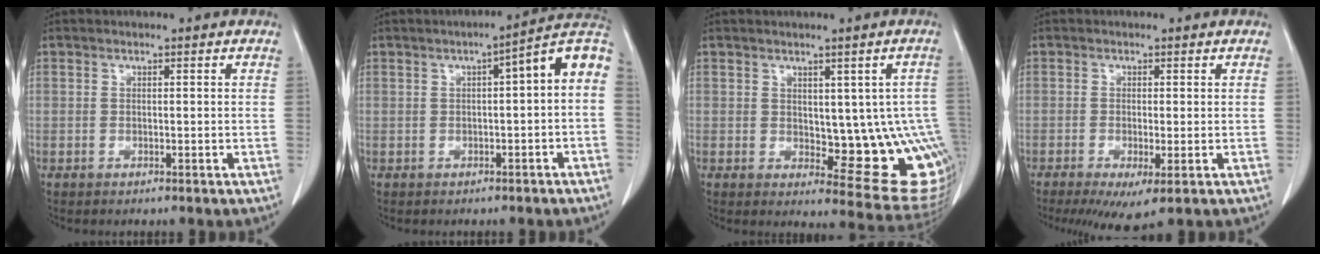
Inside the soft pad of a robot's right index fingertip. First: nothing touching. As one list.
[{"total": 7.8, "force": [0.7, 1.2, 7.7], "torque": [-0.103, 0.031, 0.003]}, {"total": 12.3, "force": [-0.7, 4.9, 11.2], "torque": [-0.101, 0.000, 0.007]}, {"total": 5.0, "force": [-2.4, 0.8, 4.3], "torque": [-0.066, -0.019, -0.035]}]